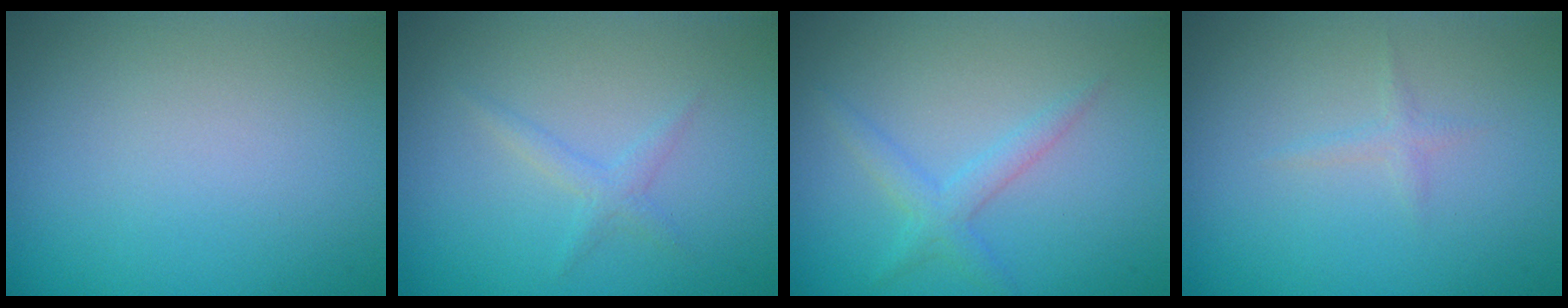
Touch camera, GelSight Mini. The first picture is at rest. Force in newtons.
{"total": 1.2, "press": 1.2, "slide": 0.0}
{"total": 1.9, "press": 1.9, "slide": 0.0}
{"total": 0.8, "press": 0.8, "slide": 0.1}